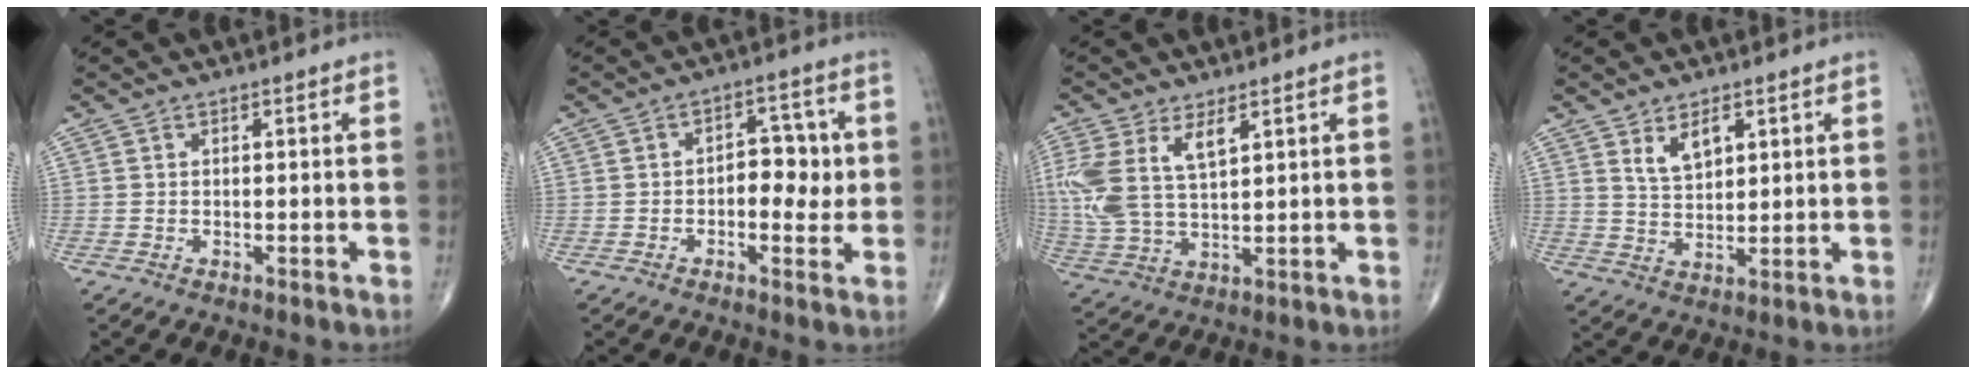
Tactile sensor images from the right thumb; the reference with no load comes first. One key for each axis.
{"total": 7.1, "fx": -0.1, "fy": 4.3, "fz": 5.7, "tx": -0.042, "ty": 0.012, "tz": -0.006}
{"total": 11.2, "fx": 4.4, "fy": 5.3, "fz": 8.9, "tx": -0.202, "ty": -0.008, "tz": 0.099}
{"total": 5.4, "fx": 2.8, "fy": 2.9, "fz": 3.7, "tx": -0.051, "ty": -0.019, "tz": 0.055}